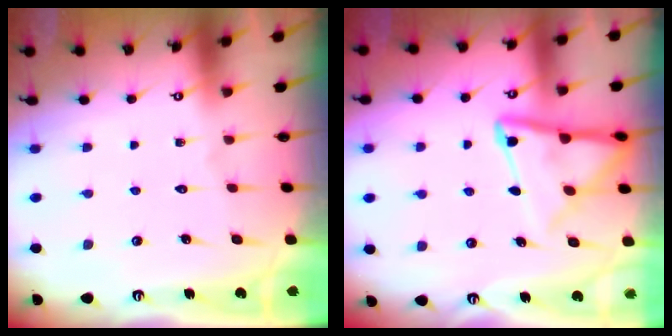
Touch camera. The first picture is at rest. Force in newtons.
{"total": 10.4, "press": 10.3, "slide": 1.0}